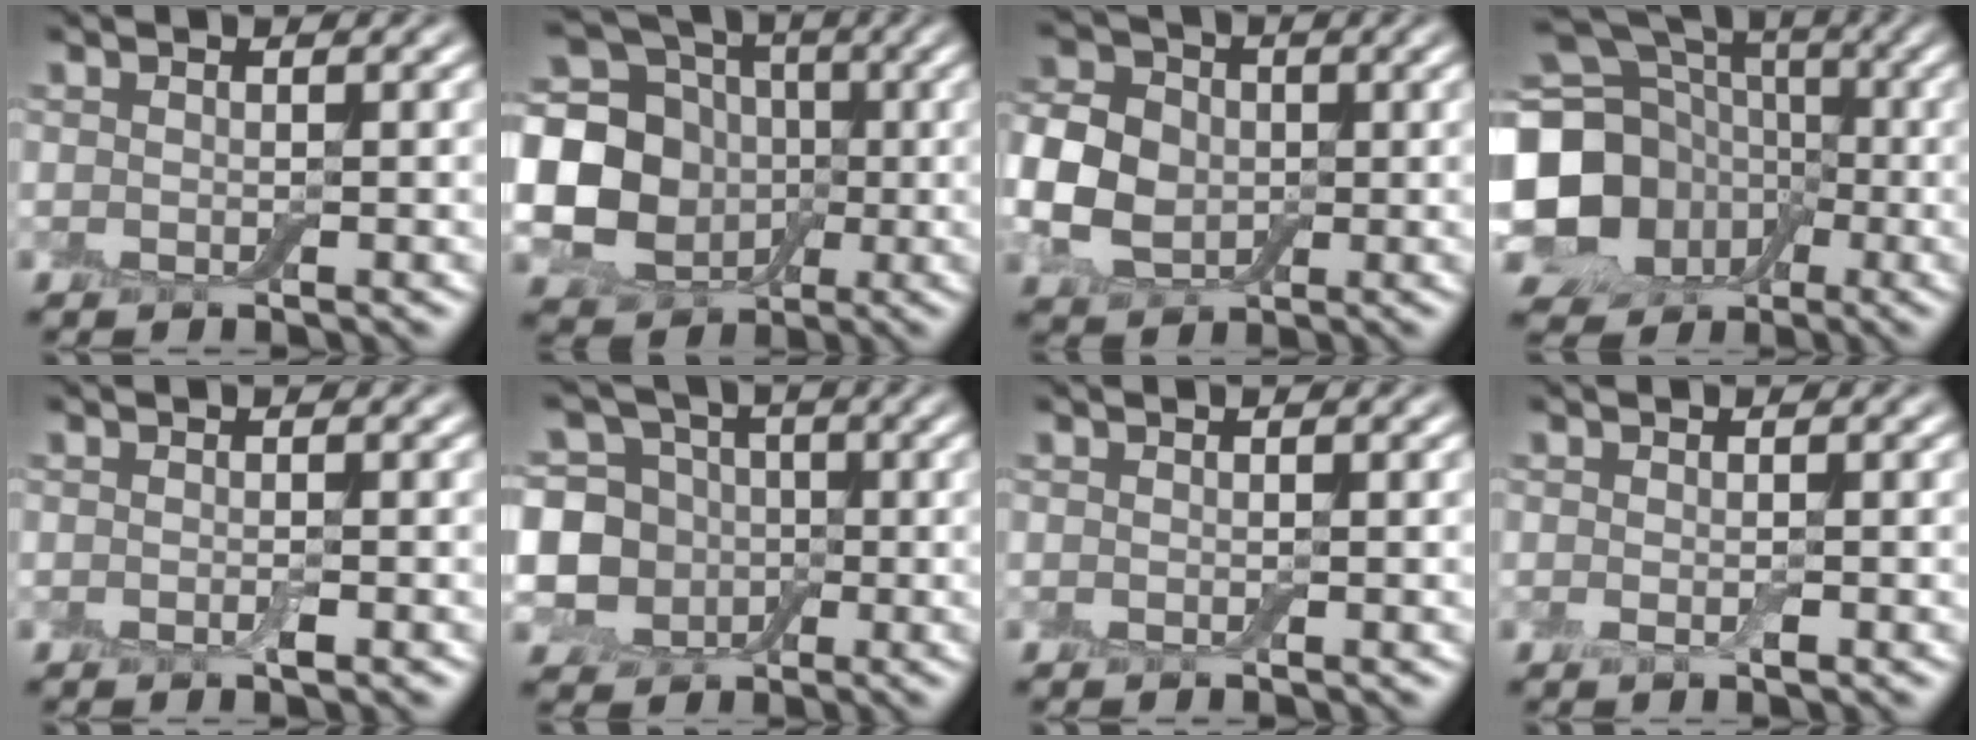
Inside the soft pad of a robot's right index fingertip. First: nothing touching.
{"total": 11.6, "force": [0.0, 10.4, 5.3], "torque": [-0.130, -0.002, -0.025]}
{"total": 6.6, "force": [-0.3, 5.3, 3.8], "torque": [-0.090, 0.008, -0.016]}
{"total": 16.6, "force": [-1.9, 14.8, 7.3], "torque": [-0.176, -0.002, -0.070]}
{"total": 0.8, "force": [-0.3, 0.1, 0.7], "torque": [-0.012, -0.002, -0.006]}
{"total": 7.1, "force": [-0.3, 6.4, 3.0], "torque": [-0.046, -0.004, -0.032]}
{"total": 0.0}
{"total": 0.9, "force": [-0.2, 0.5, 0.8], "torque": [-0.016, -0.003, -0.003]}